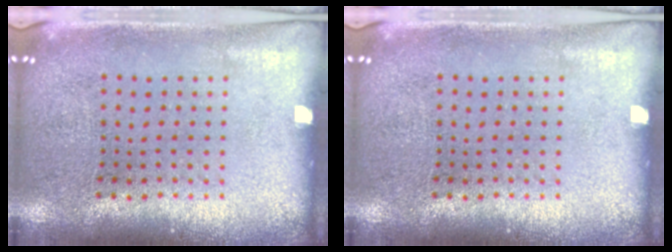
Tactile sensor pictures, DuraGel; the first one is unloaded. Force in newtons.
{"total": 0.0}